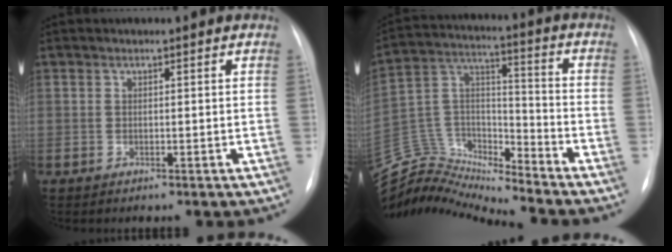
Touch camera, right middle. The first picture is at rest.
{"total": 15.7, "force": [-15.6, 0.1, 1.1], "torque": [-0.018, 0.063, -0.291]}